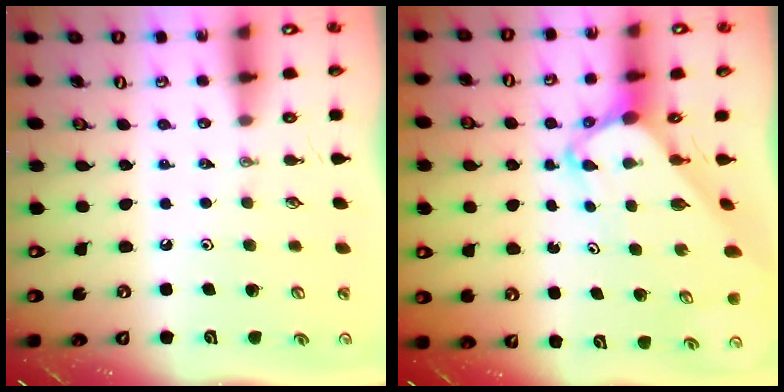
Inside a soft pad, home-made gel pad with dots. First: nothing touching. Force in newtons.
{"total": 4.1, "press": 4.1, "slide": 0.3}